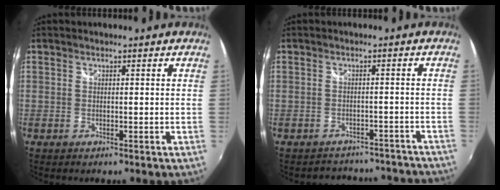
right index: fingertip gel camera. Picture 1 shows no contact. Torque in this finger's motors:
{"motor_torque": [-0.08, 0.04, -0.41, -0.09]}